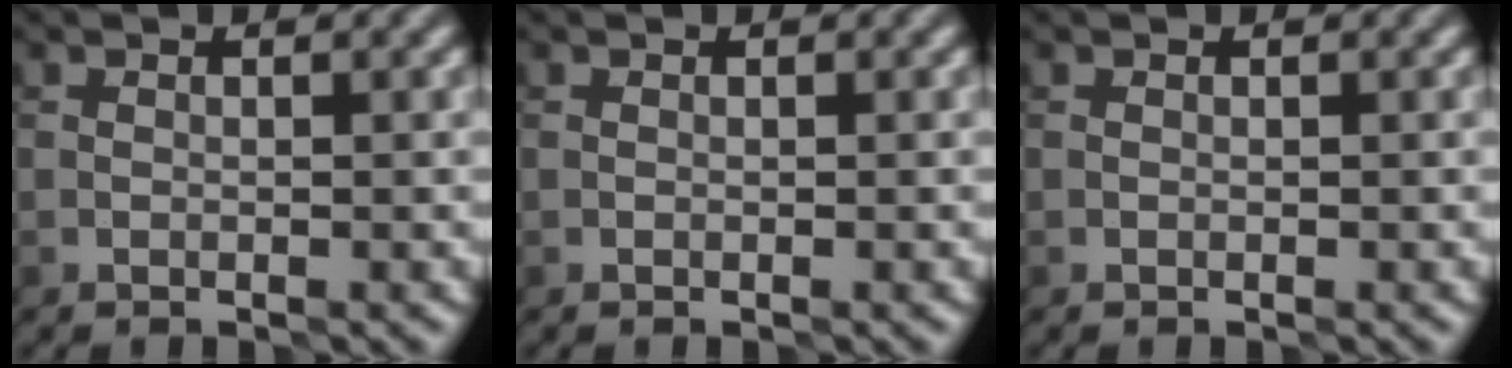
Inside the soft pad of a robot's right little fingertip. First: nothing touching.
{"total": 0.0}
{"total": 0.0}